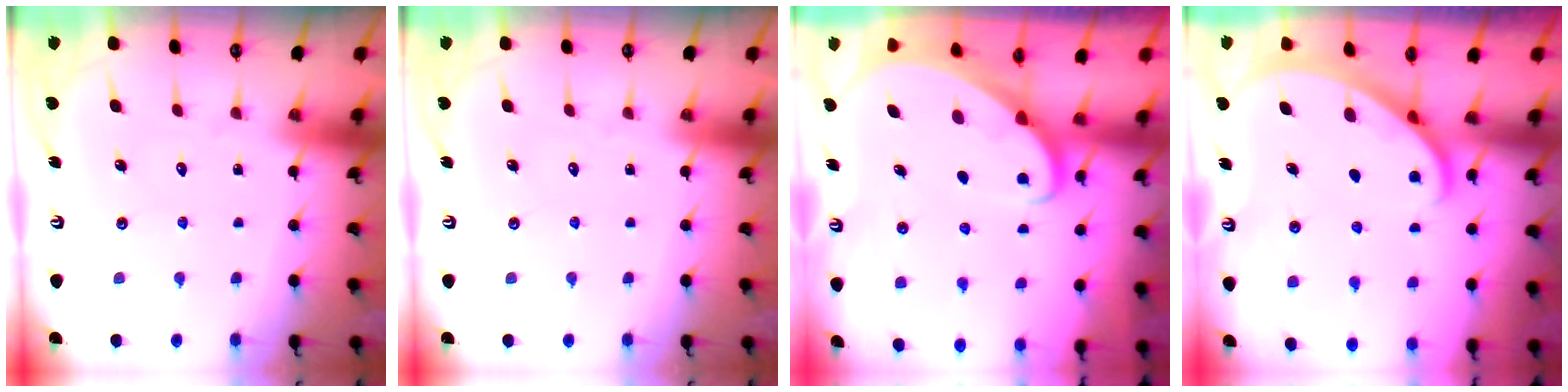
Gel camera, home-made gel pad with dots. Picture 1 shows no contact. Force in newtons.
{"total": 0.0}
{"total": 2.5, "press": 2.5, "slide": 0.2}
{"total": 2.1, "press": 2.1, "slide": 0.2}